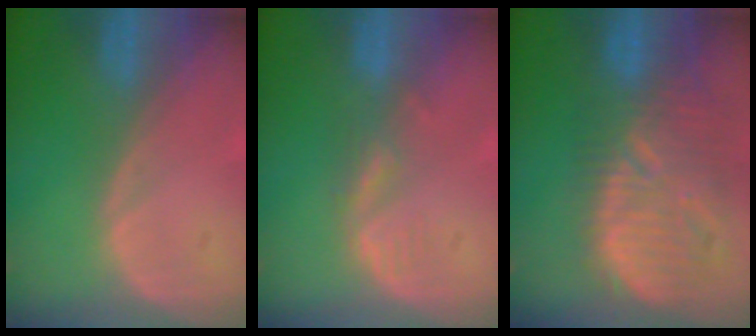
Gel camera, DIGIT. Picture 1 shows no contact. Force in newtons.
{"total": 2.0, "press": 2.0, "slide": 0.3}
{"total": 12.6, "press": 11.2, "slide": 5.8}